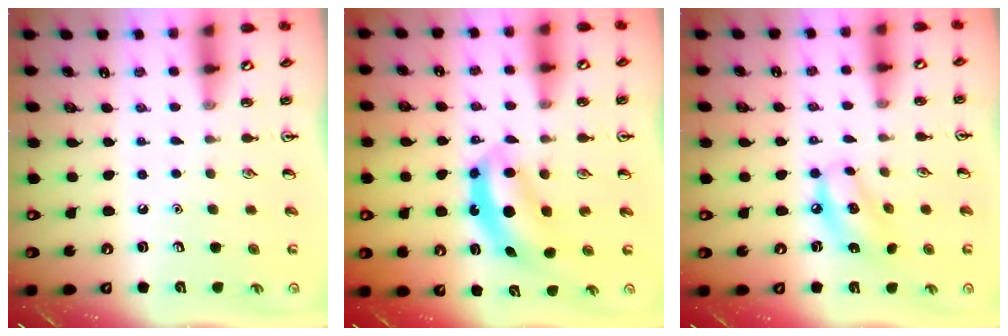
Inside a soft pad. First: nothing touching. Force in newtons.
{"total": 5.9, "press": 5.7, "slide": 1.6}
{"total": 8.3, "press": 8.1, "slide": 2.0}